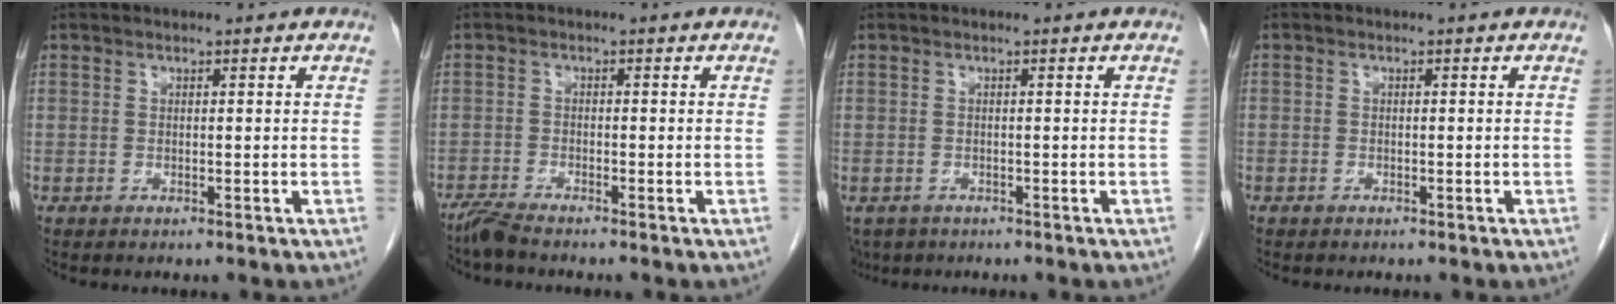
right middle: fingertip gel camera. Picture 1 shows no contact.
{"total": 2.4, "force": [-2.3, -0.2, 0.8], "torque": [-0.021, -0.009, -0.048]}
{"total": 3.6, "force": [-2.5, 2.4, 0.9], "torque": [-0.016, -0.002, -0.038]}
{"total": 0.8, "force": [-0.6, 0.6, 0.0], "torque": [-0.008, 0.004, -0.012]}